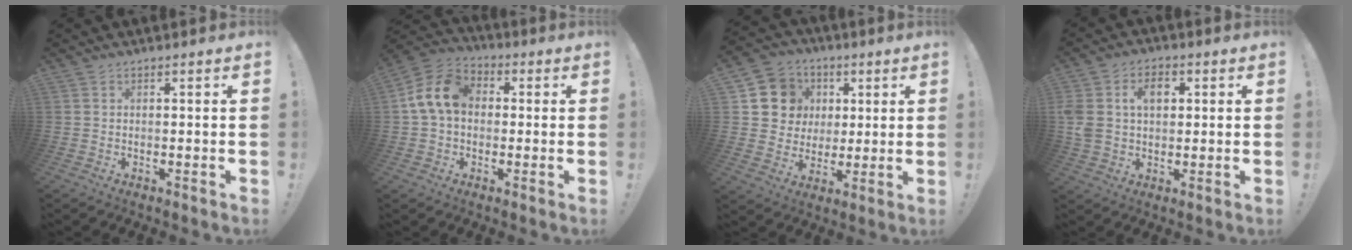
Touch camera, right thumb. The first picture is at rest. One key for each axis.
{"total": 12.3, "fx": 1.6, "fy": 9.1, "fz": 8.1, "tx": -0.149, "ty": 0.023, "tz": 0.037}
{"total": 10.6, "fx": 2.4, "fy": 10.1, "fz": 2.2, "tx": -0.029, "ty": -0.005, "tz": 0.057}
{"total": 8.6, "fx": 2.2, "fy": 6.4, "fz": 5.4, "tx": -0.101, "ty": 0.008, "tz": 0.042}